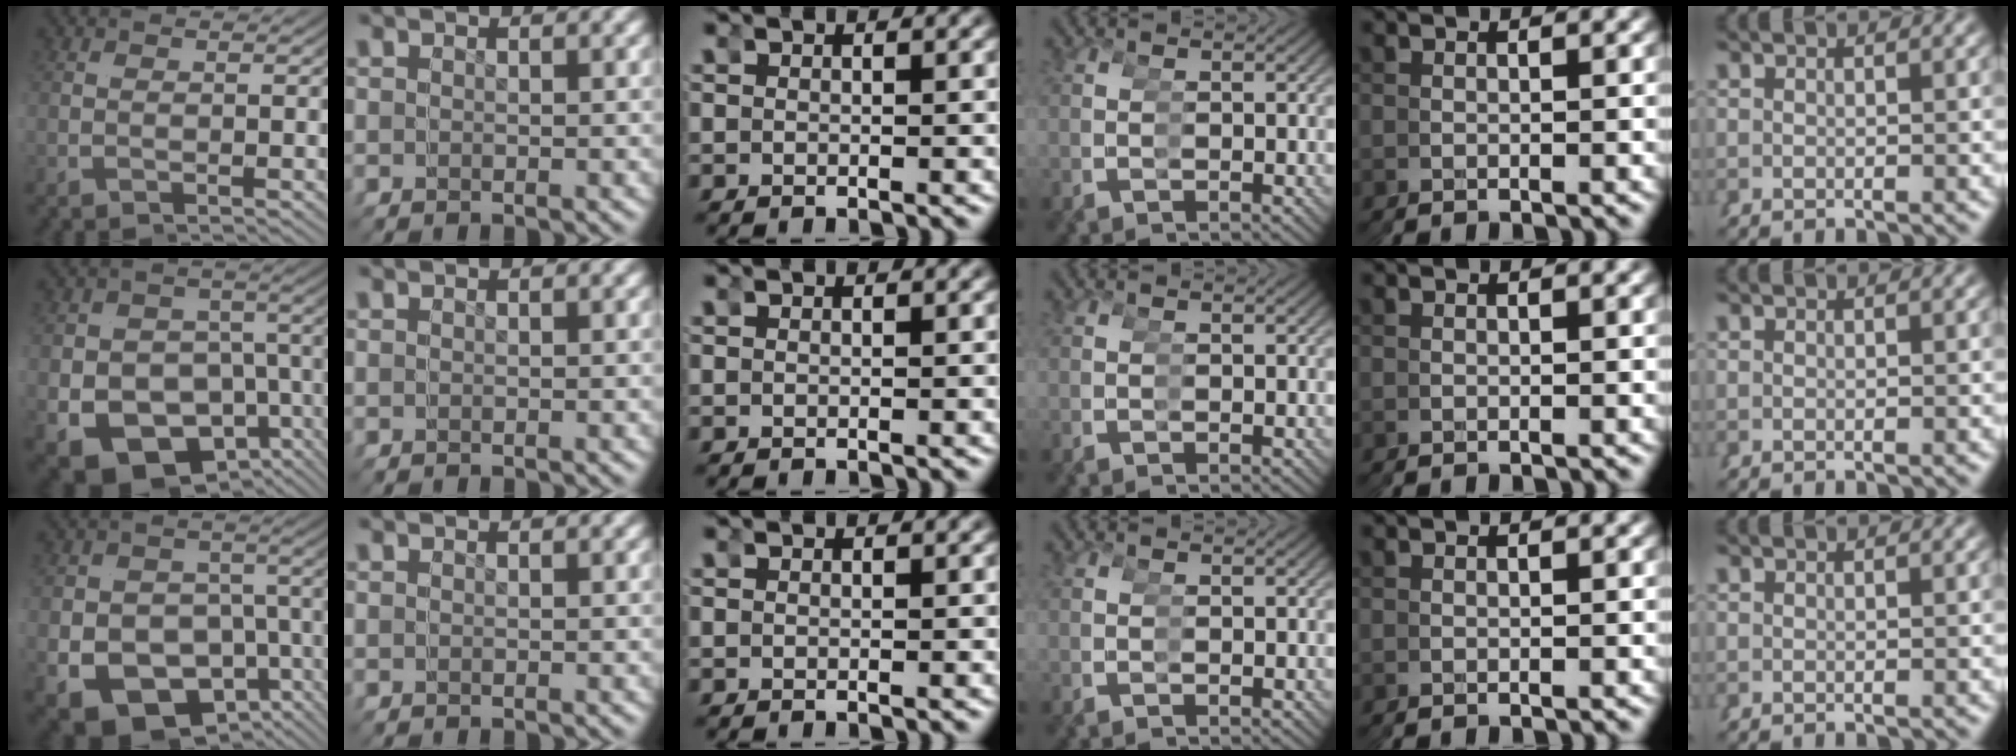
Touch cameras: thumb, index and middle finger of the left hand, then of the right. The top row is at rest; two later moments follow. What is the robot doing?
{"motion": "grasp_and_lifting", "object": "bandage"}